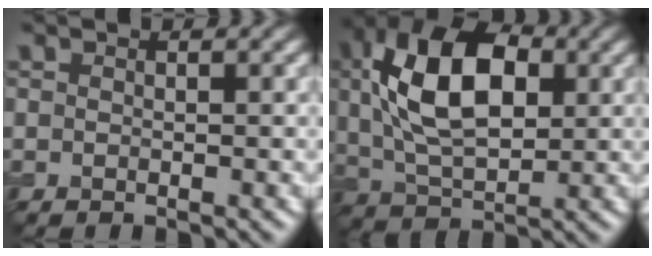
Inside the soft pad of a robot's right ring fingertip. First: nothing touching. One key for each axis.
{"total": 10.7, "fx": 2.5, "fy": 6.4, "fz": 8.2, "tx": -0.160, "ty": 0.018, "tz": 0.041}